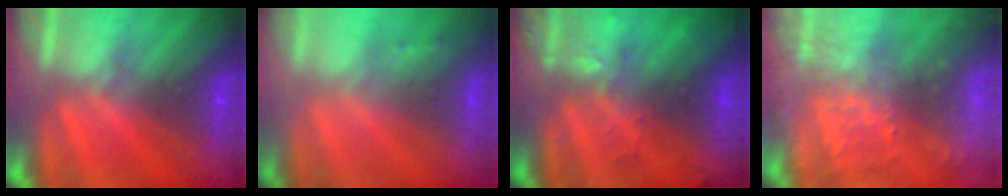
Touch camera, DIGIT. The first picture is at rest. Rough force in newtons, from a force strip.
{"total": 1.4}
{"total": 2.8}
{"total": 5.8}